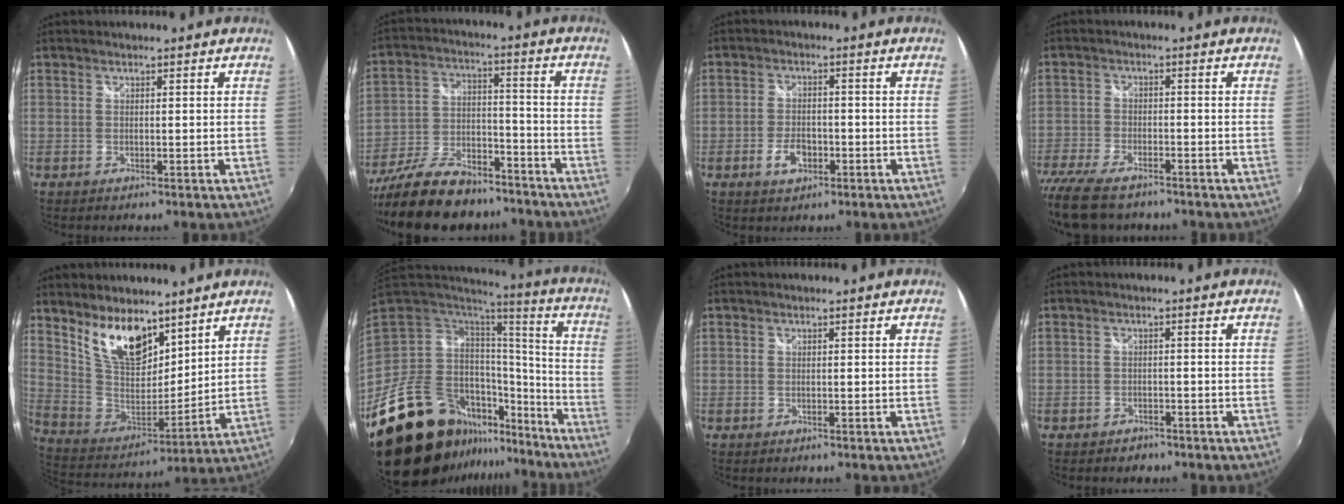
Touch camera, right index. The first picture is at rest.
{"total": 20.1, "force": [-16.0, 8.1, 9.0], "torque": [-0.188, 0.001, -0.250]}
{"total": 4.9, "force": [-2.1, 2.8, 3.4], "torque": [-0.074, -0.002, -0.035]}
{"total": 14.1, "force": [-11.1, 5.3, 6.9], "torque": [-0.175, -0.042, -0.201]}
{"total": 14.2, "force": [9.3, 6.8, 8.3], "torque": [-0.161, -0.001, 0.188]}
{"total": 25.3, "force": [-17.2, 13.3, 12.9], "torque": [-0.224, 0.016, -0.256]}
{"total": 0.0}
{"total": 2.9, "force": [-2.3, 1.7, 0.3], "torque": [-0.015, -0.004, -0.036]}